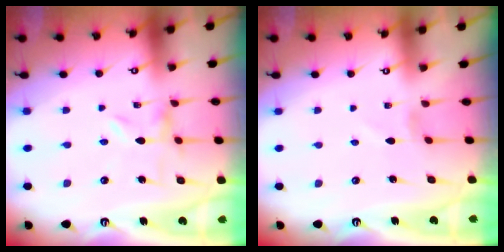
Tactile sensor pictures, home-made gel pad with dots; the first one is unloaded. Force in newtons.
{"total": 0.0}